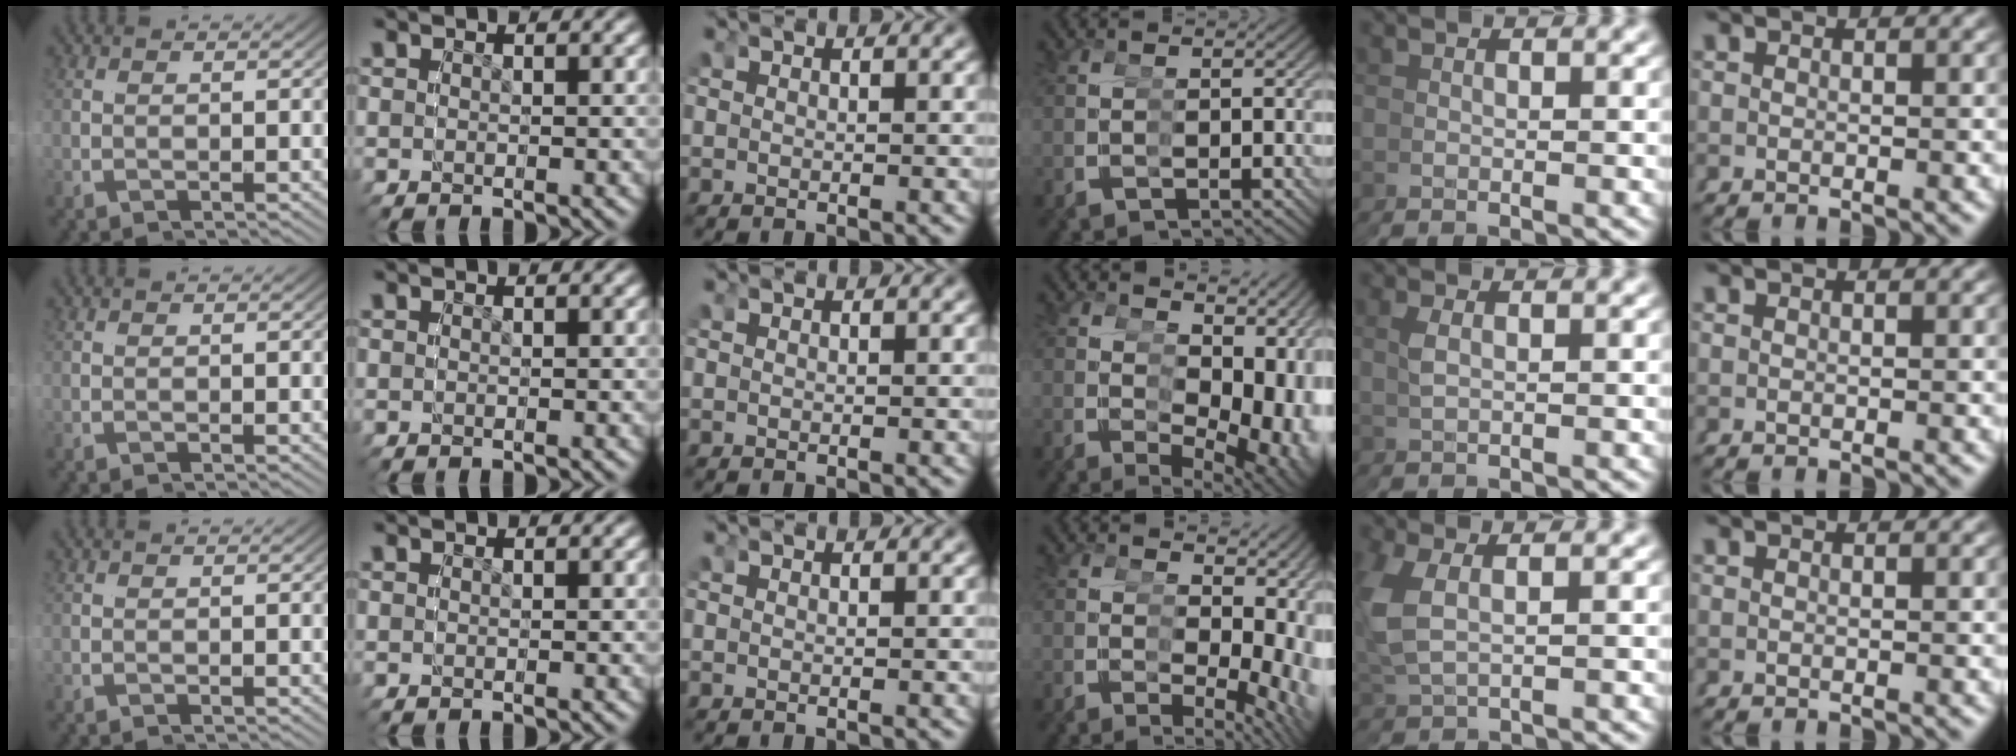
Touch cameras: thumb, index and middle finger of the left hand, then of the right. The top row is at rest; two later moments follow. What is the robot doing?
{"motion": "grasp_and_lifting", "object": "legos"}